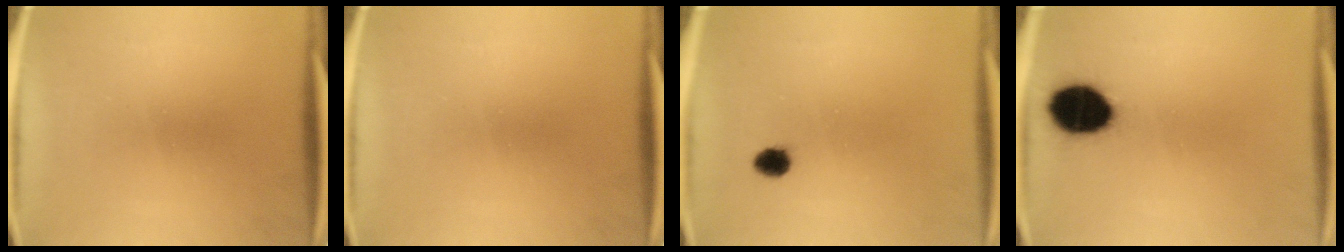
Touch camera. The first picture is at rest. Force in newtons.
{"total": 0.0}
{"total": 2.5}
{"total": 12.9}